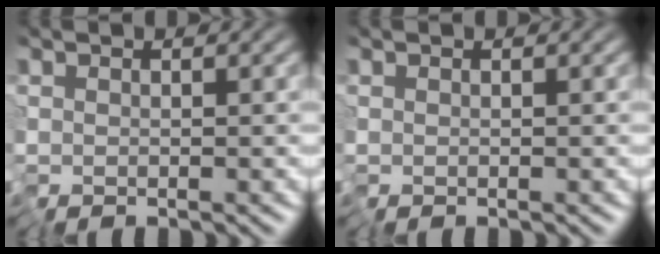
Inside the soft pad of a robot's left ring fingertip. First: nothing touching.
{"total": 0.0}